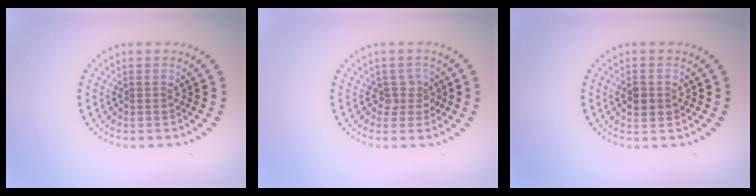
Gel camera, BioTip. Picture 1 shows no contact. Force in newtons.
{"total": 1.7, "press": 1.2, "slide": 1.1}
{"total": 2.4, "press": 2.4, "slide": 0.2}